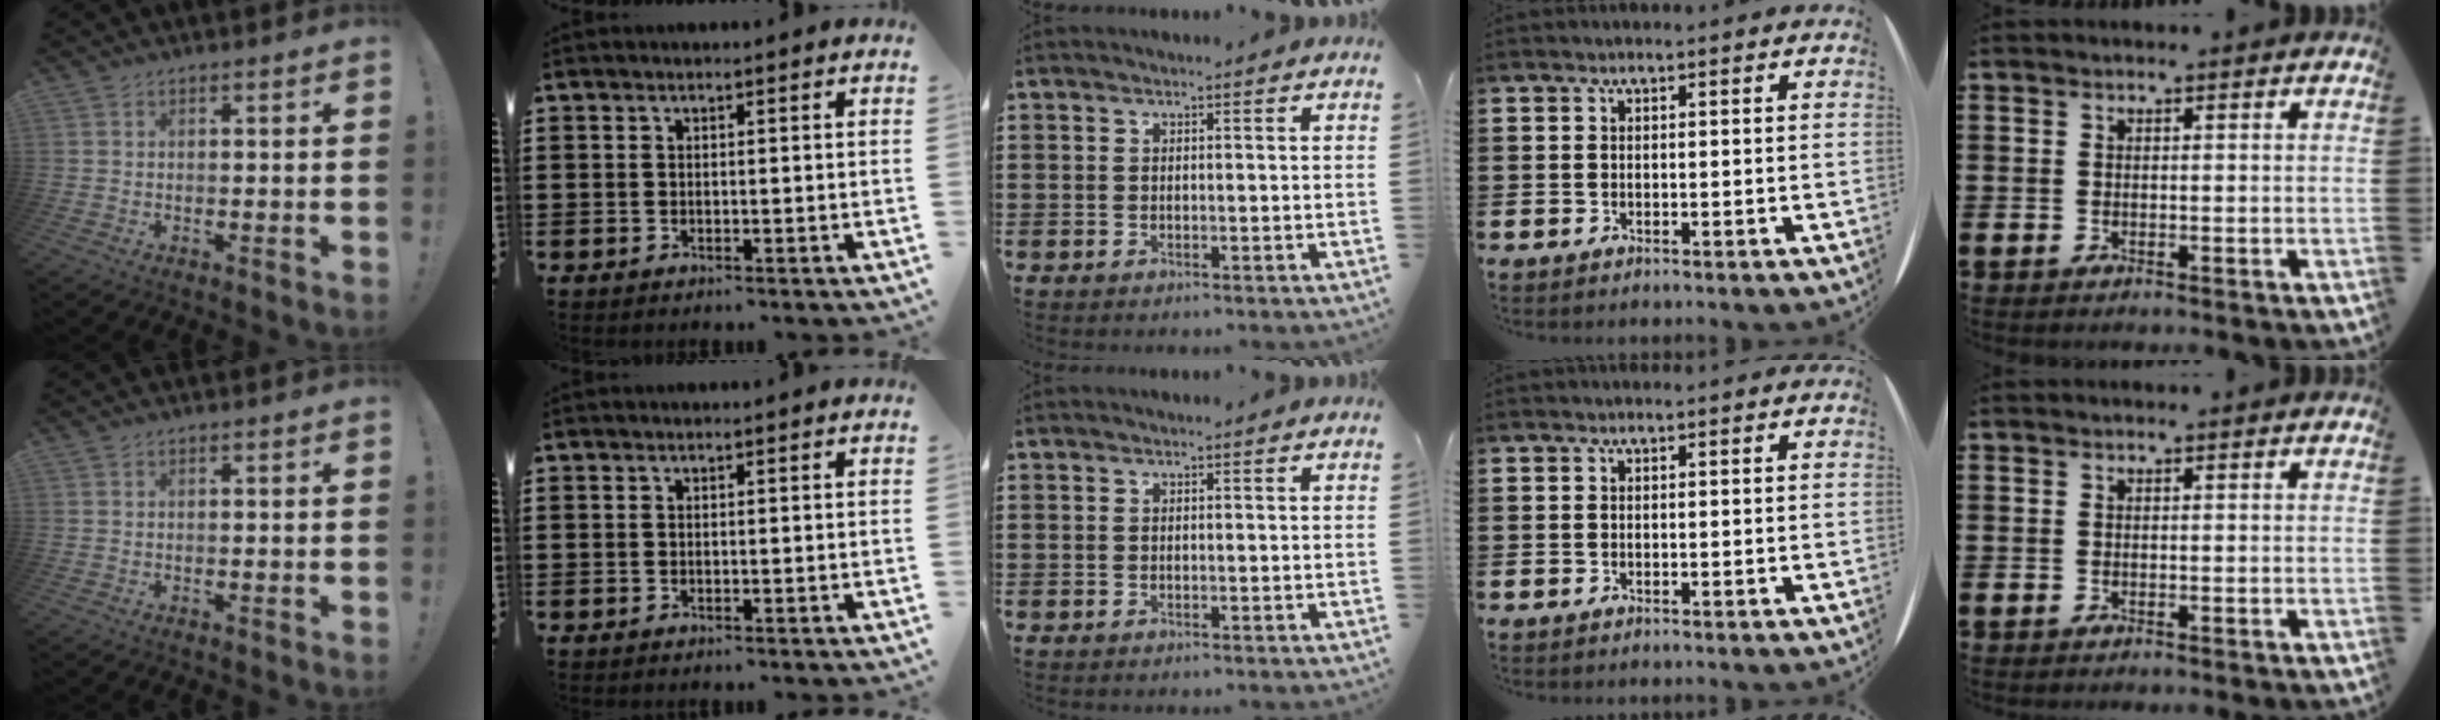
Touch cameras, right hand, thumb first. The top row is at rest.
{}